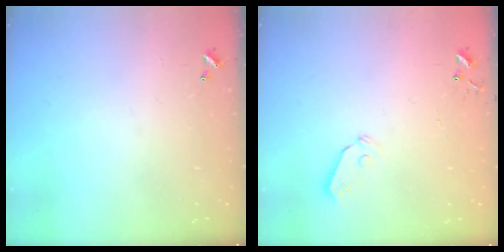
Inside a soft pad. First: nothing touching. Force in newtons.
{"total": 5.5, "press": 5.4, "slide": 0.6}